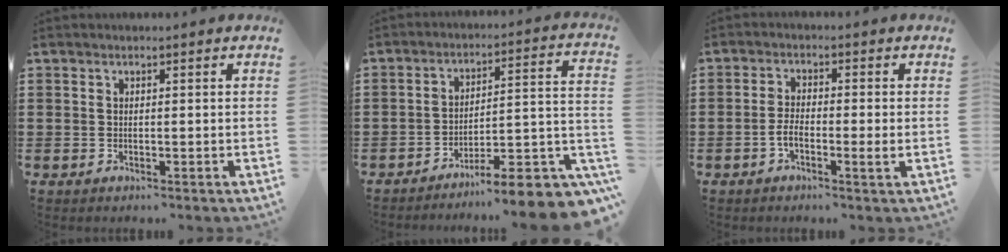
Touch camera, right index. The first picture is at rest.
{"total": 7.7, "force": [-6.1, 1.0, 4.7], "torque": [-0.057, -0.008, -0.116]}
{"total": 4.0, "force": [-1.2, 0.8, 3.7], "torque": [-0.077, -0.005, -0.025]}